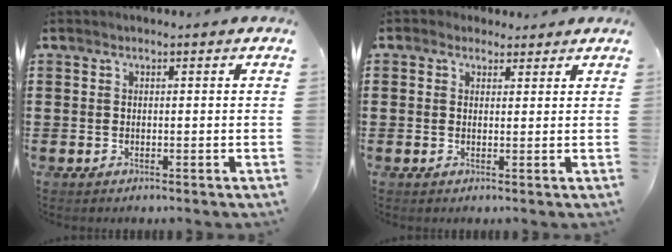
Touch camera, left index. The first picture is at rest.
{"total": 1.9, "force": [1.3, 1.4, 0.1], "torque": [-0.002, 0.007, 0.023]}